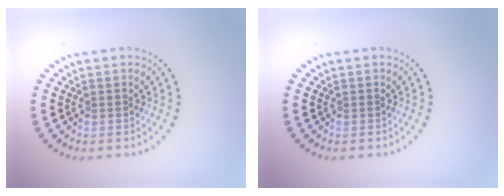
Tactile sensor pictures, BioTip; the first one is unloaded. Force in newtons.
{"total": 0.0}